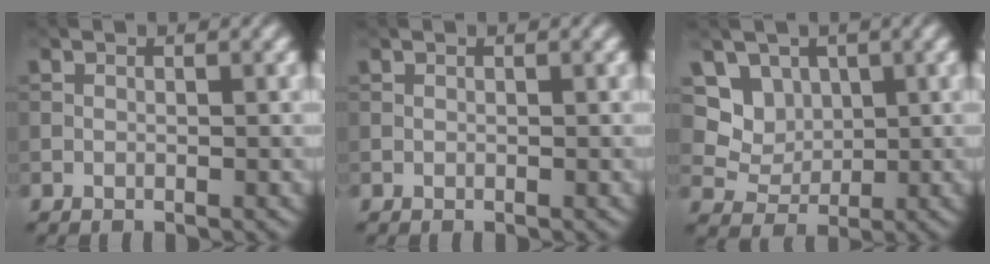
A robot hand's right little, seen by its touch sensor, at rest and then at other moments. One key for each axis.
{"total": 0.0}
{"total": 3.6, "fx": 1.6, "fy": 3.0, "fz": 1.3, "tx": -0.028, "ty": -0.015, "tz": 0.038}